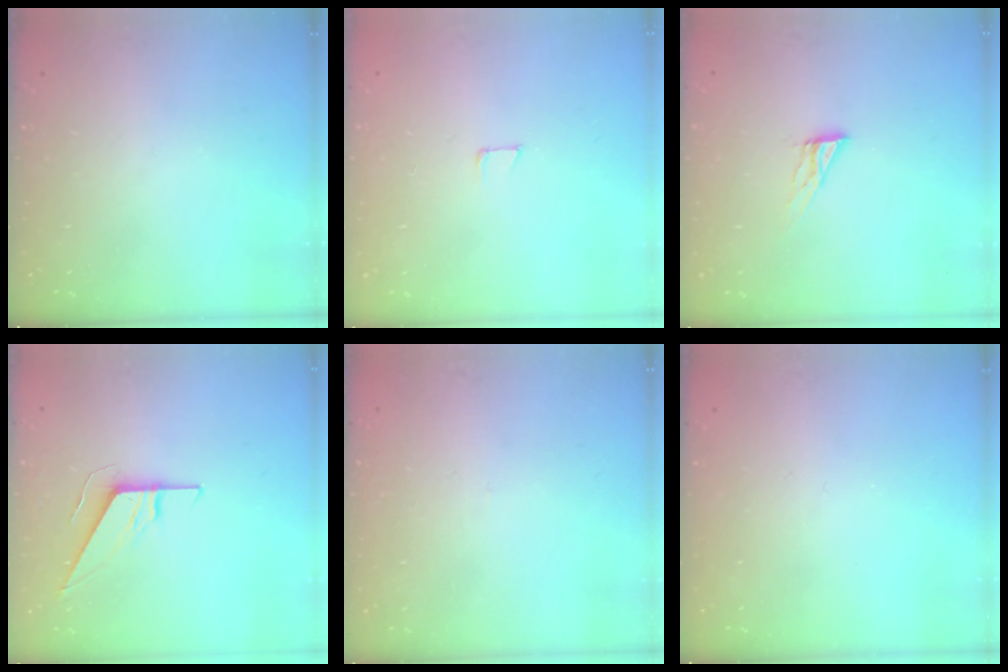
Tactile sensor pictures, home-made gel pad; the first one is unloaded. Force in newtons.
{"total": 4.0, "press": 4.0, "slide": 0.3}
{"total": 6.9, "press": 6.8, "slide": 0.5}
{"total": 9.2, "press": 9.1, "slide": 0.9}
{"total": 2.7, "press": 2.7, "slide": 0.3}
{"total": 0.0}